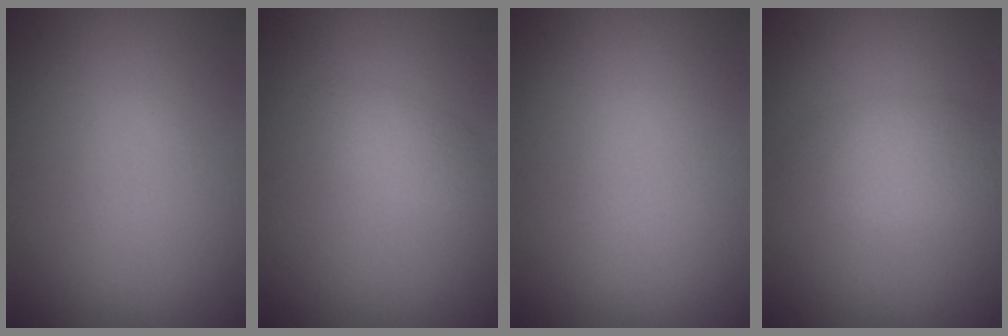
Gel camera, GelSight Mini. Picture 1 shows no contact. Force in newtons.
{"total": 1.4, "press": 1.4, "slide": 0.1}
{"total": 0.0}
{"total": 2.7, "press": 2.7, "slide": 0.1}